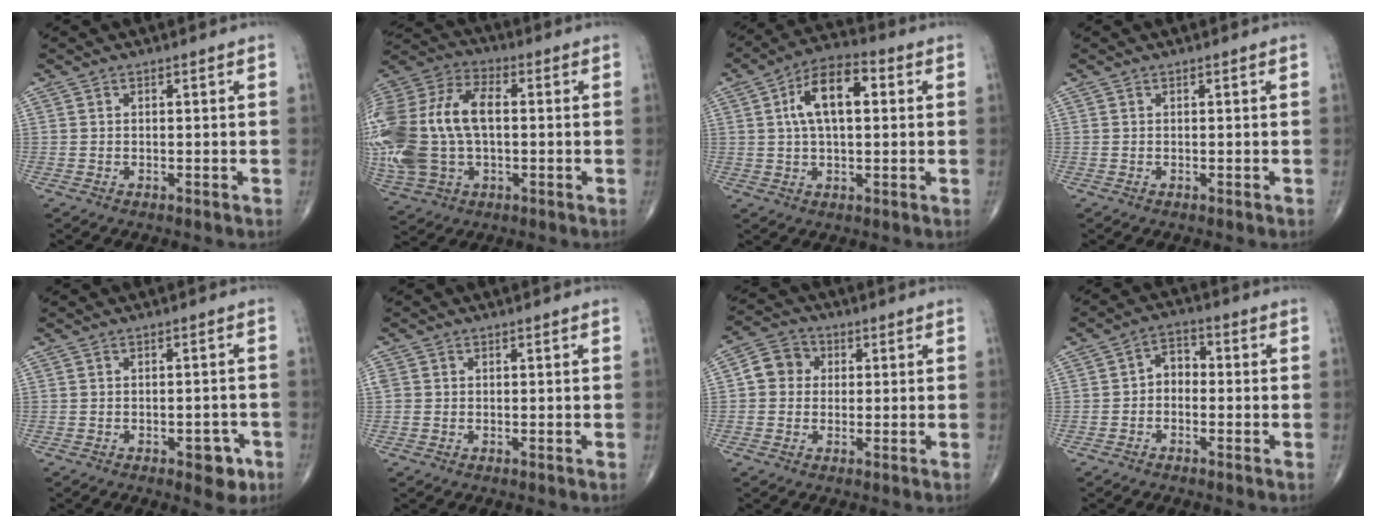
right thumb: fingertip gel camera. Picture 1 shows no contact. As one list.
[{"total": 25.4, "force": [0.5, 15.5, 20.1], "torque": [-0.479, 0.026, 0.018]}, {"total": 11.5, "force": [2.4, 5.7, 9.7], "torque": [-0.166, 0.021, 0.035]}, {"total": 0.0}, {"total": 4.8, "force": [-2.4, 2.4, 3.3], "torque": [-0.022, 0.011, -0.026]}, {"total": 1.6, "force": [0.0, 1.4, 0.7], "torque": [-0.016, 0.005, 0.002]}, {"total": 6.0, "force": [0.6, 5.4, 2.6], "torque": [-0.029, 0.014, -0.003]}, {"total": 4.4, "force": [-0.8, 3.3, 2.8], "torque": [-0.027, 0.021, -0.028]}]